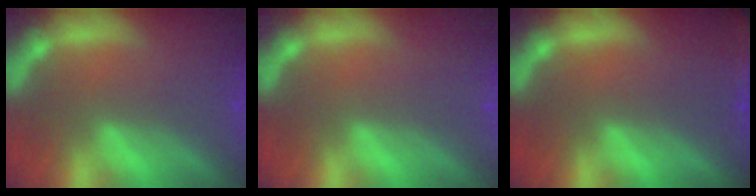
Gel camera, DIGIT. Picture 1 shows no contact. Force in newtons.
{"total": 0.0}
{"total": 6.0}